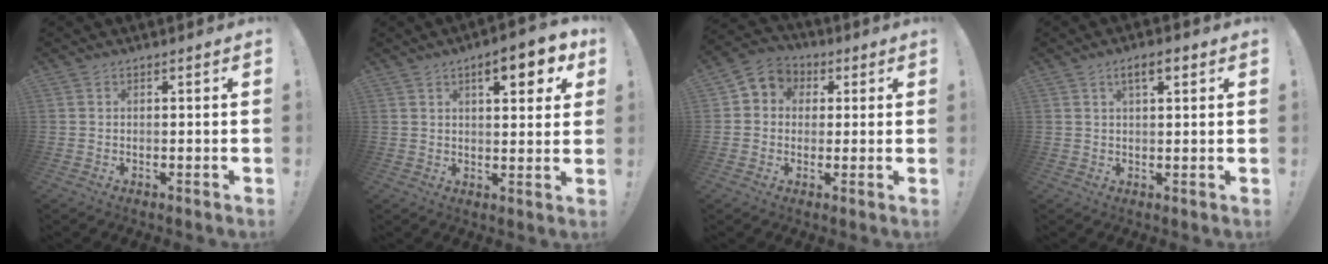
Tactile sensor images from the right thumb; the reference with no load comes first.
{"total": 9.5, "force": [4.5, 3.0, 7.8], "torque": [-0.099, -0.016, 0.069]}
{"total": 6.1, "force": [0.5, 5.8, 1.8], "torque": [-0.019, -0.001, 0.012]}
{"total": 4.3, "force": [2.0, 1.4, 3.6], "torque": [-0.053, -0.003, 0.029]}